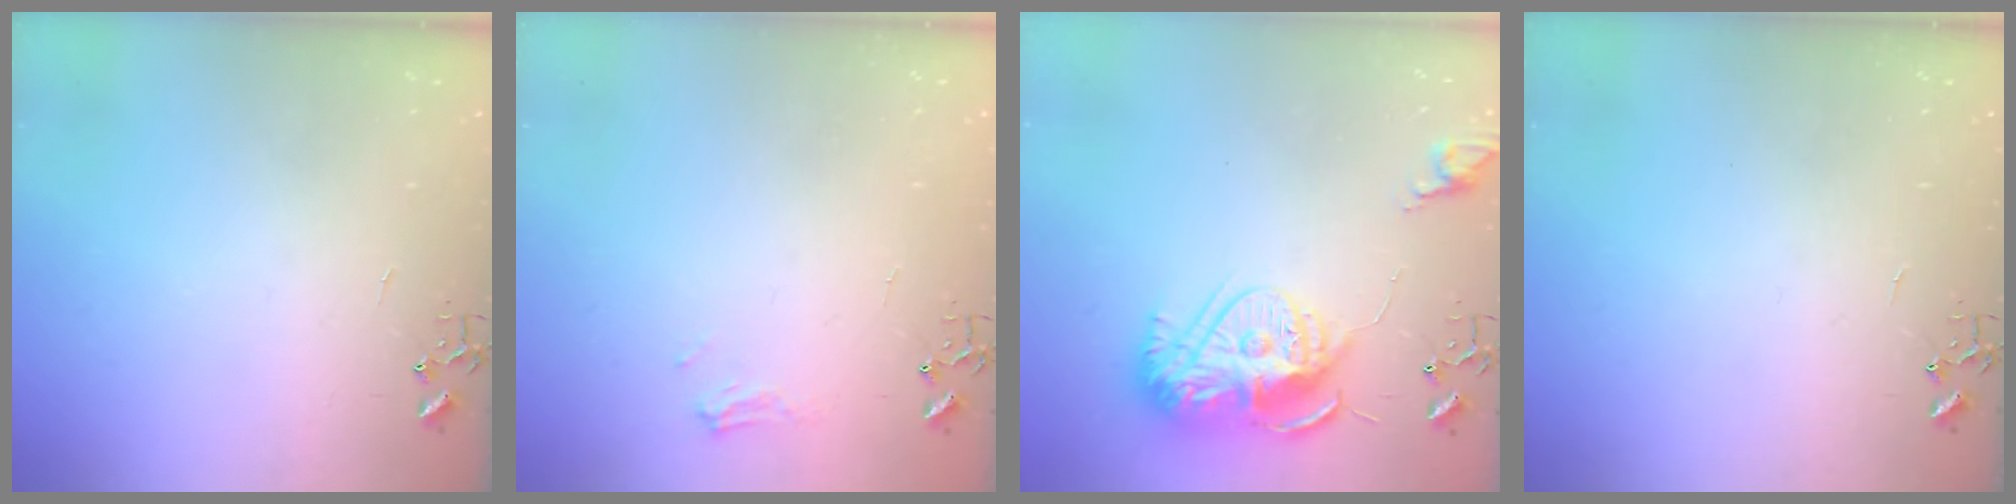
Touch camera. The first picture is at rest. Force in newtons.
{"total": 6.7, "press": 6.7, "slide": 0.7}
{"total": 15.2, "press": 15.2, "slide": 1.4}
{"total": 0.0}